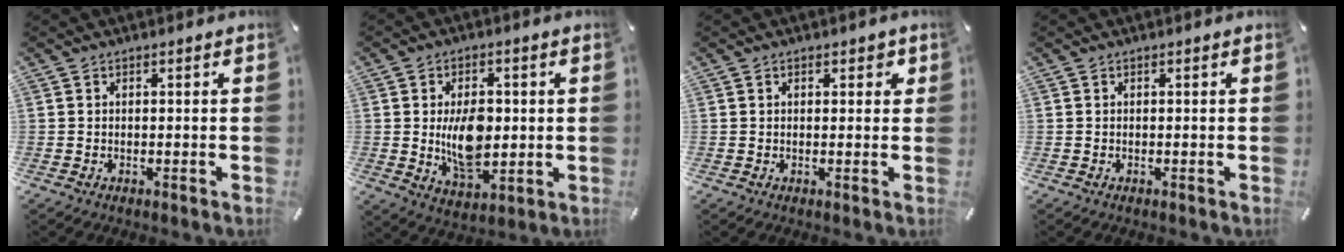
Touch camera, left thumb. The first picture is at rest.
{"total": 11.2, "force": [0.3, 7.2, 8.5], "torque": [-0.138, -0.006, 0.003]}
{"total": 1.9, "force": [0.7, 1.2, 1.3], "torque": [-0.019, 0.004, 0.008]}
{"total": 0.0}